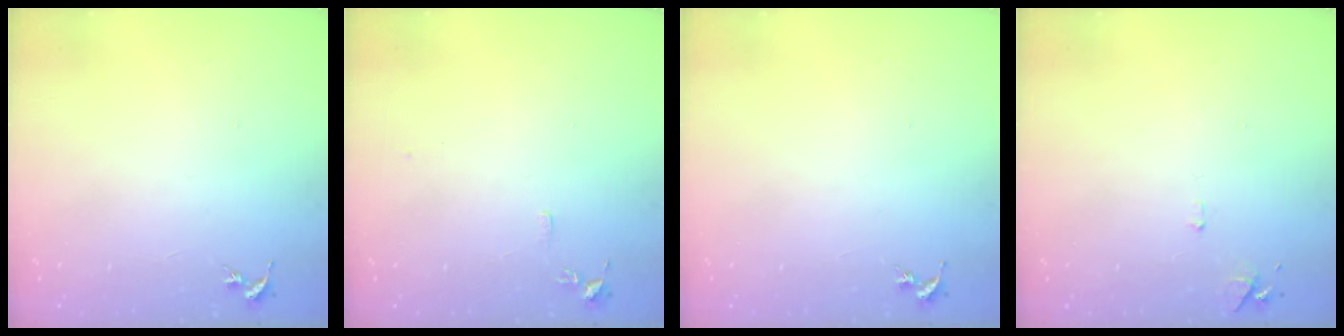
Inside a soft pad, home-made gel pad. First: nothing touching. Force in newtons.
{"total": 4.4, "press": 4.4, "slide": 0.6}
{"total": 0.0}
{"total": 5.6, "press": 5.5, "slide": 0.8}